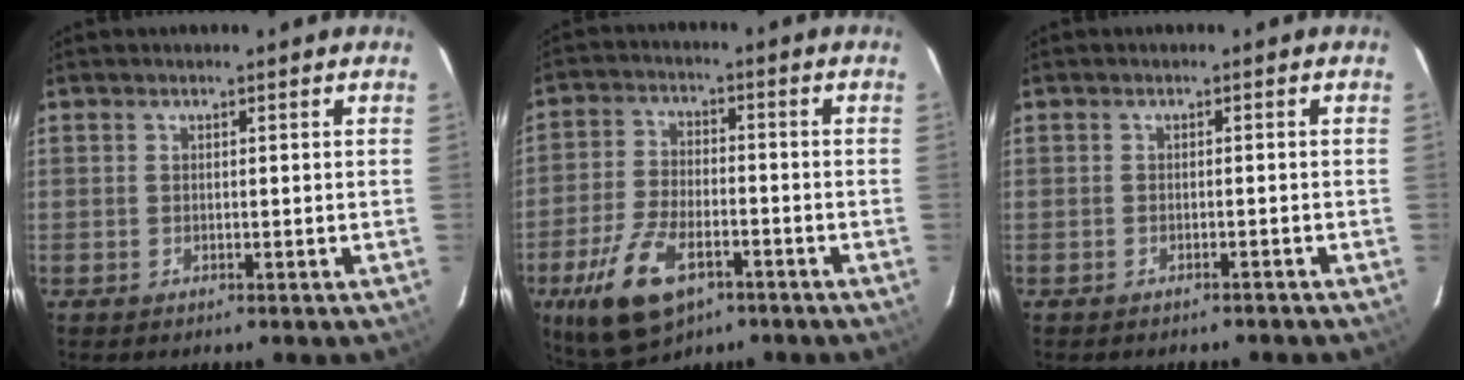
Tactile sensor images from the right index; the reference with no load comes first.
{"total": 13.8, "force": [-7.3, 6.7, 9.6], "torque": [-0.210, -0.020, -0.130]}
{"total": 1.5, "force": [-1.5, 0.1, 0.3], "torque": [-0.011, 0.005, -0.017]}